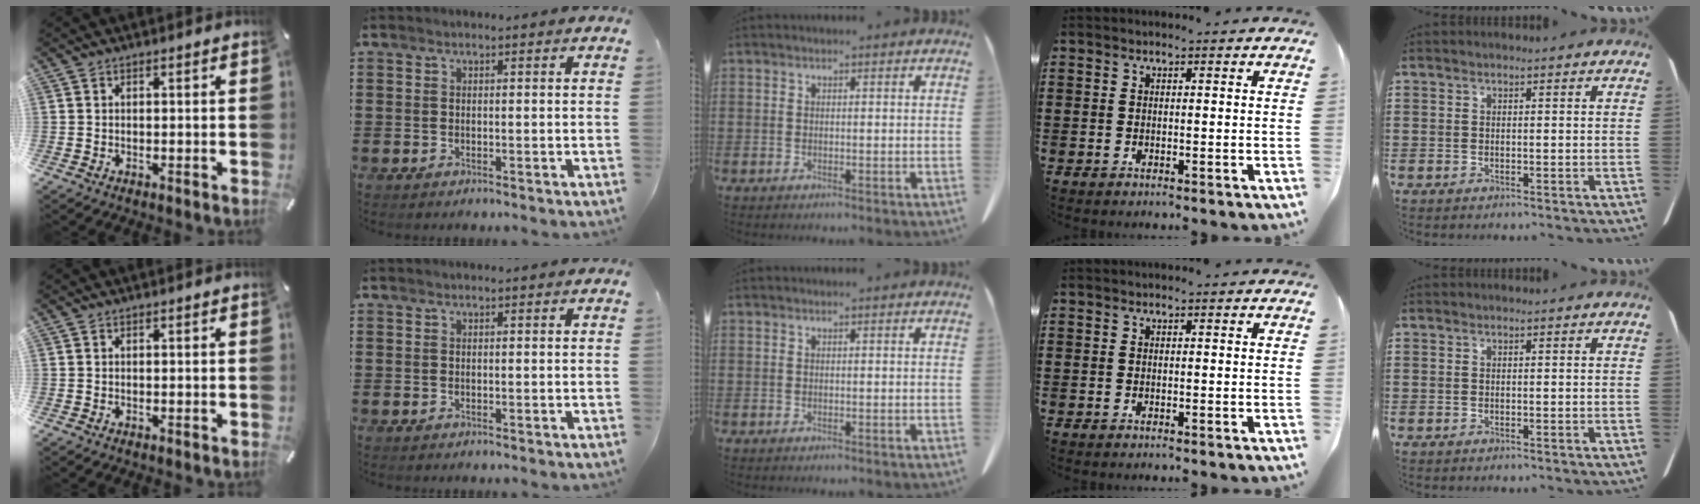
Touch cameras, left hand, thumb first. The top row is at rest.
{}